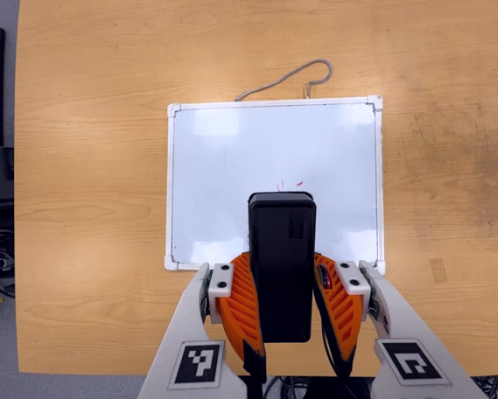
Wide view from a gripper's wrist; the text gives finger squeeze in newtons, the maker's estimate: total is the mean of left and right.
{"total": 7.9, "left": 6.6, "right": 9.2}